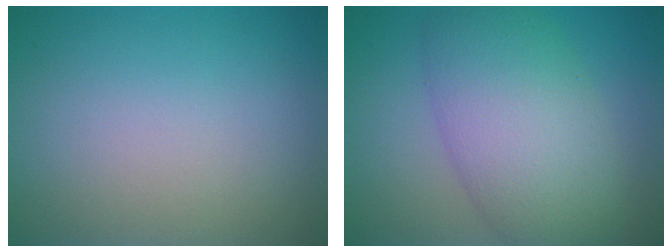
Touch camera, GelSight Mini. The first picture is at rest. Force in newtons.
{"total": 8.4, "press": 8.4, "slide": 0.3}